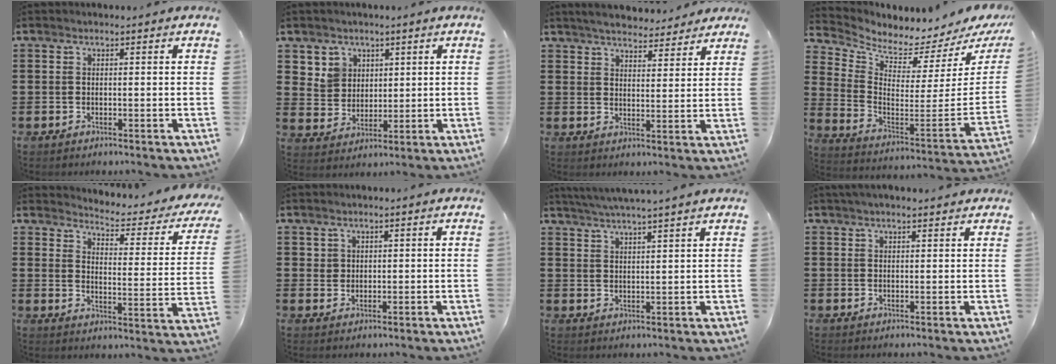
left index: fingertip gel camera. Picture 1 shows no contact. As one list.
[{"total": 4.5, "force": [2.5, 3.7, -0.2], "torque": [-0.011, 0.004, 0.046]}, {"total": 4.8, "force": [4.7, 0.4, 1.1], "torque": [-0.038, -0.017, 0.084]}, {"total": 3.1, "force": [3.1, 0.1, 0.7], "torque": [-0.039, -0.057, 0.046]}, {"total": 3.2, "force": [3.0, 0.0, 1.1], "torque": [-0.035, -0.032, 0.040]}, {"total": 1.6, "force": [1.2, 1.1, 0.1], "torque": [-0.006, 0.003, 0.024]}, {"total": 3.8, "force": [3.5, -1.0, 0.9], "torque": [-0.029, -0.014, 0.062]}, {"total": 2.1, "force": [1.9, 0.3, 0.9], "torque": [-0.020, 0.005, 0.036]}]